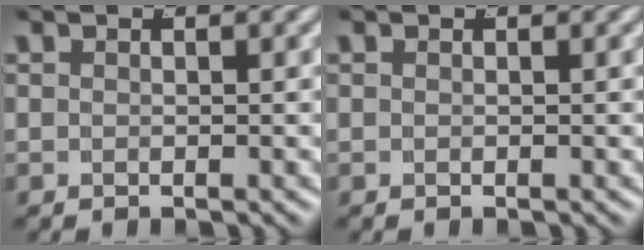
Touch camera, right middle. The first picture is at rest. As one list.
[{"total": 0.0}]